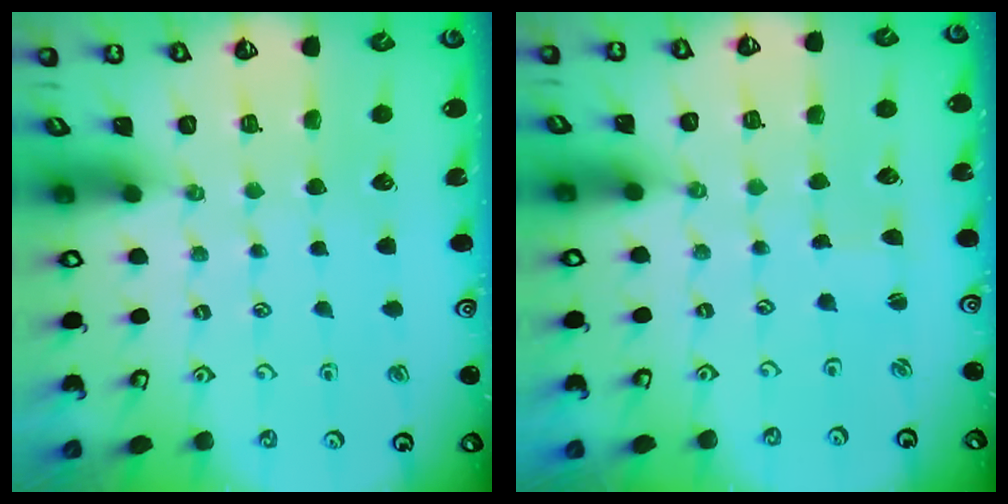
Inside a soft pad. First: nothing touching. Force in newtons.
{"total": 0.8, "press": 0.8, "slide": 0.1}